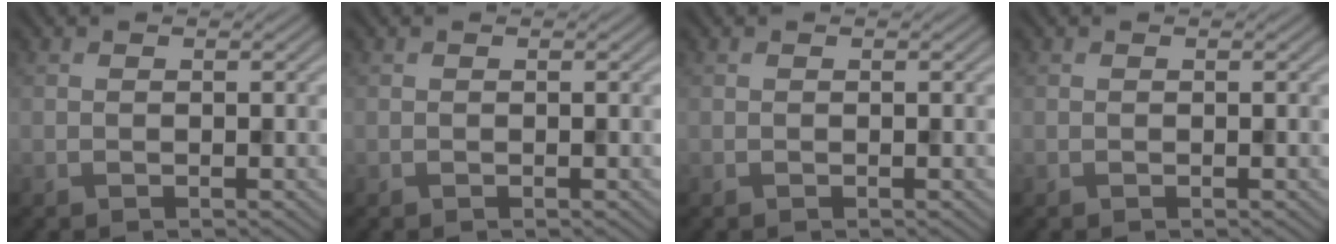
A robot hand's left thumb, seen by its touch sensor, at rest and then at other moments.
{"total": 0.0}
{"total": 0.0}
{"total": 0.0}